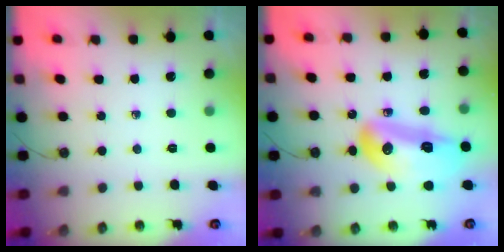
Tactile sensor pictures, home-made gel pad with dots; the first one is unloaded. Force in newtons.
{"total": 16.6, "press": 16.5, "slide": 2.2}